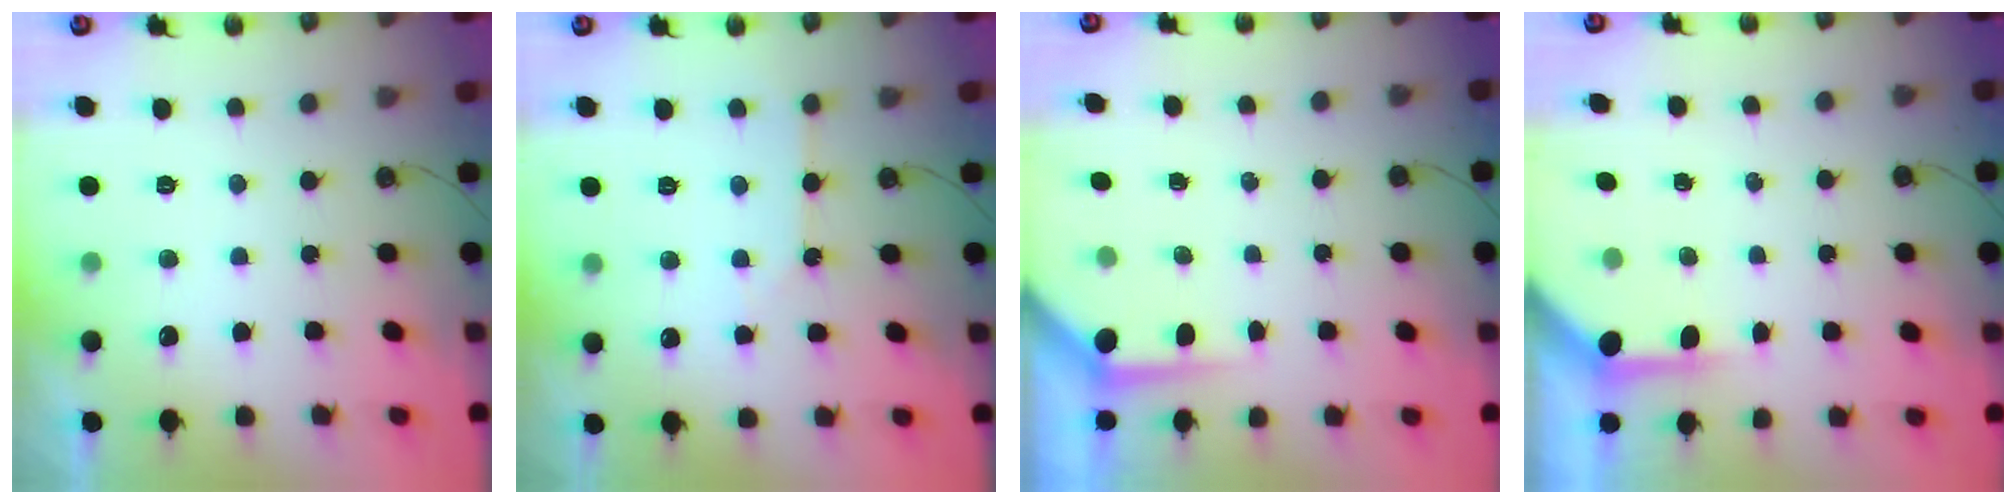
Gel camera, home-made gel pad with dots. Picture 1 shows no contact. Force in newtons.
{"total": 2.5, "press": 2.4, "slide": 0.5}
{"total": 3.7, "press": 3.7, "slide": 0.5}
{"total": 3.9, "press": 3.8, "slide": 0.3}